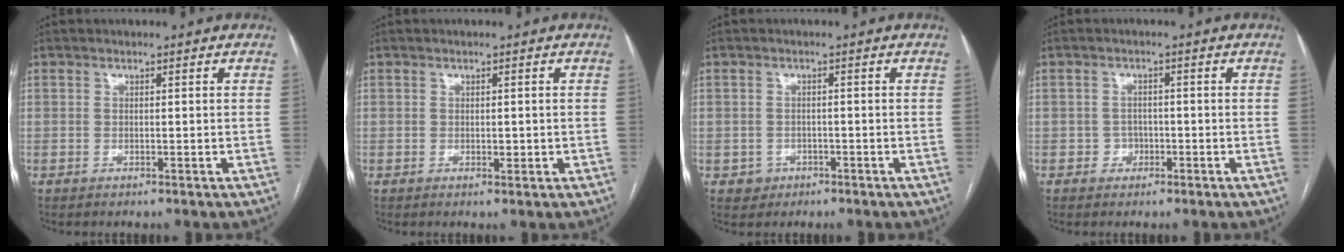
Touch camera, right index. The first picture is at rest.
{"total": 1.1, "force": [-0.1, 0.6, 0.9], "torque": [-0.012, -0.001, 0.000]}
{"total": 2.4, "force": [-1.1, 2.2, 0.0], "torque": [0.005, 0.011, -0.013]}
{"total": 1.9, "force": [-0.9, 1.6, 0.4], "torque": [0.002, 0.010, -0.015]}